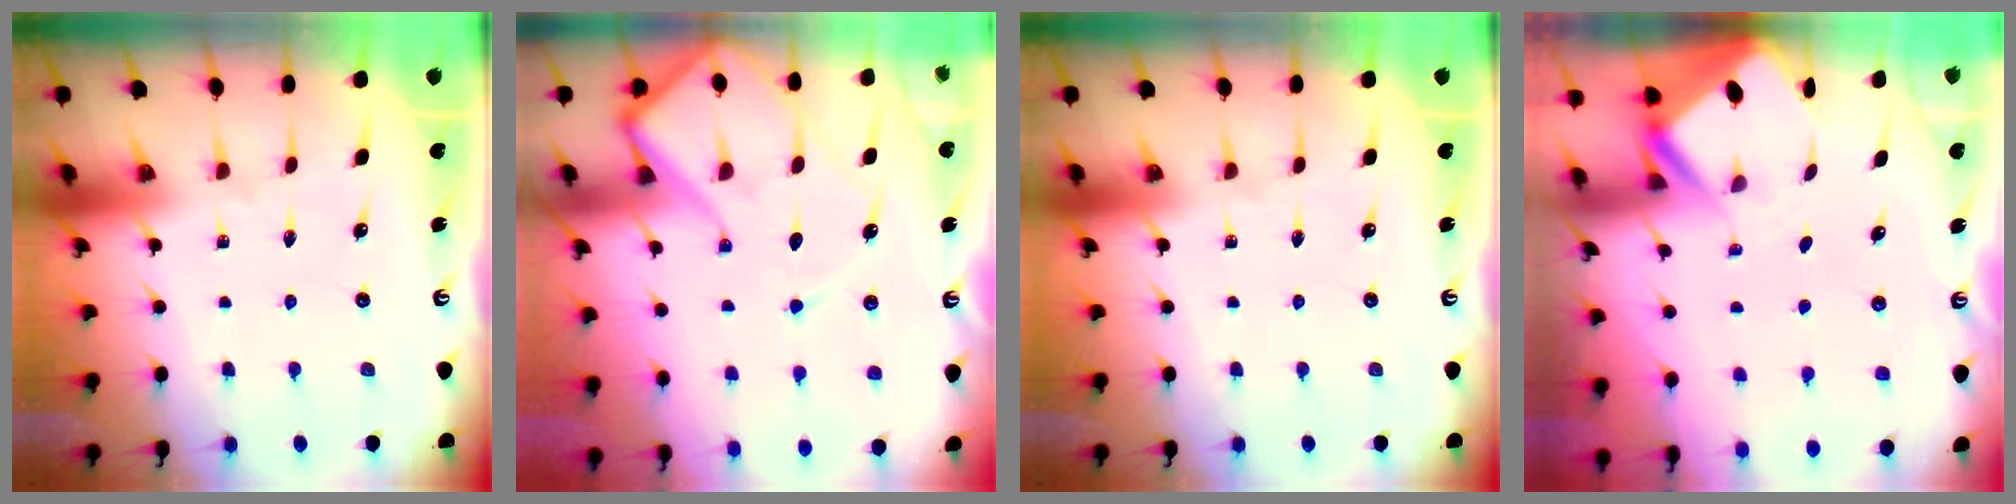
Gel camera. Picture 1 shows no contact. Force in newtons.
{"total": 12.9, "press": 12.9, "slide": 1.1}
{"total": 0.0}
{"total": 2.4, "press": 2.4, "slide": 0.1}